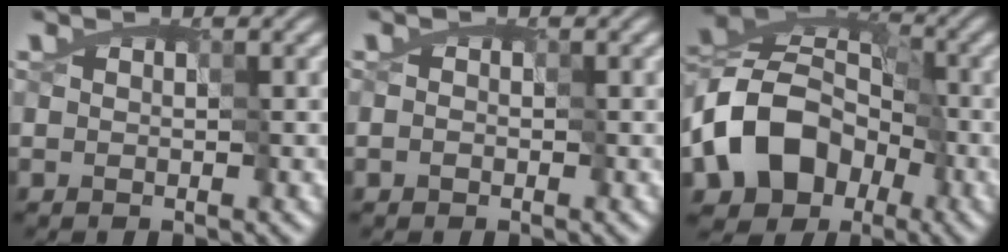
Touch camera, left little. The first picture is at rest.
{"total": 1.7, "force": [0.0, 1.4, 1.1], "torque": [-0.012, 0.014, -0.009]}
{"total": 10.0, "force": [-5.4, 6.9, 4.9], "torque": [-0.087, -0.001, -0.110]}